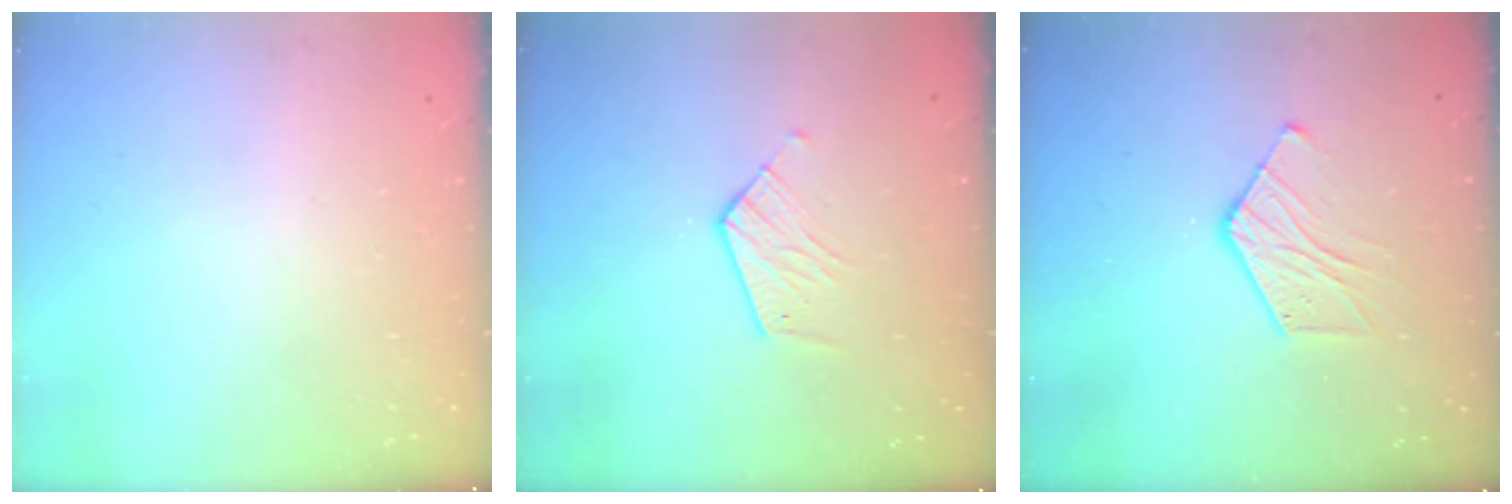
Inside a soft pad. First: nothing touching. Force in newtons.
{"total": 6.9, "press": 6.9, "slide": 0.2}
{"total": 7.9, "press": 7.9, "slide": 0.6}